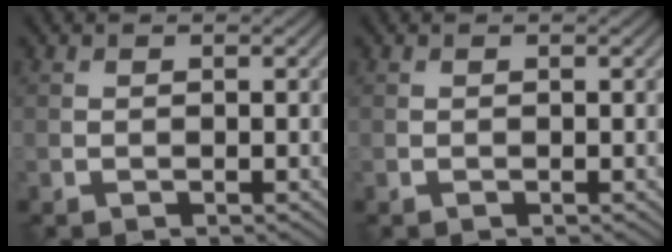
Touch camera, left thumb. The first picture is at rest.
{"total": 0.0}